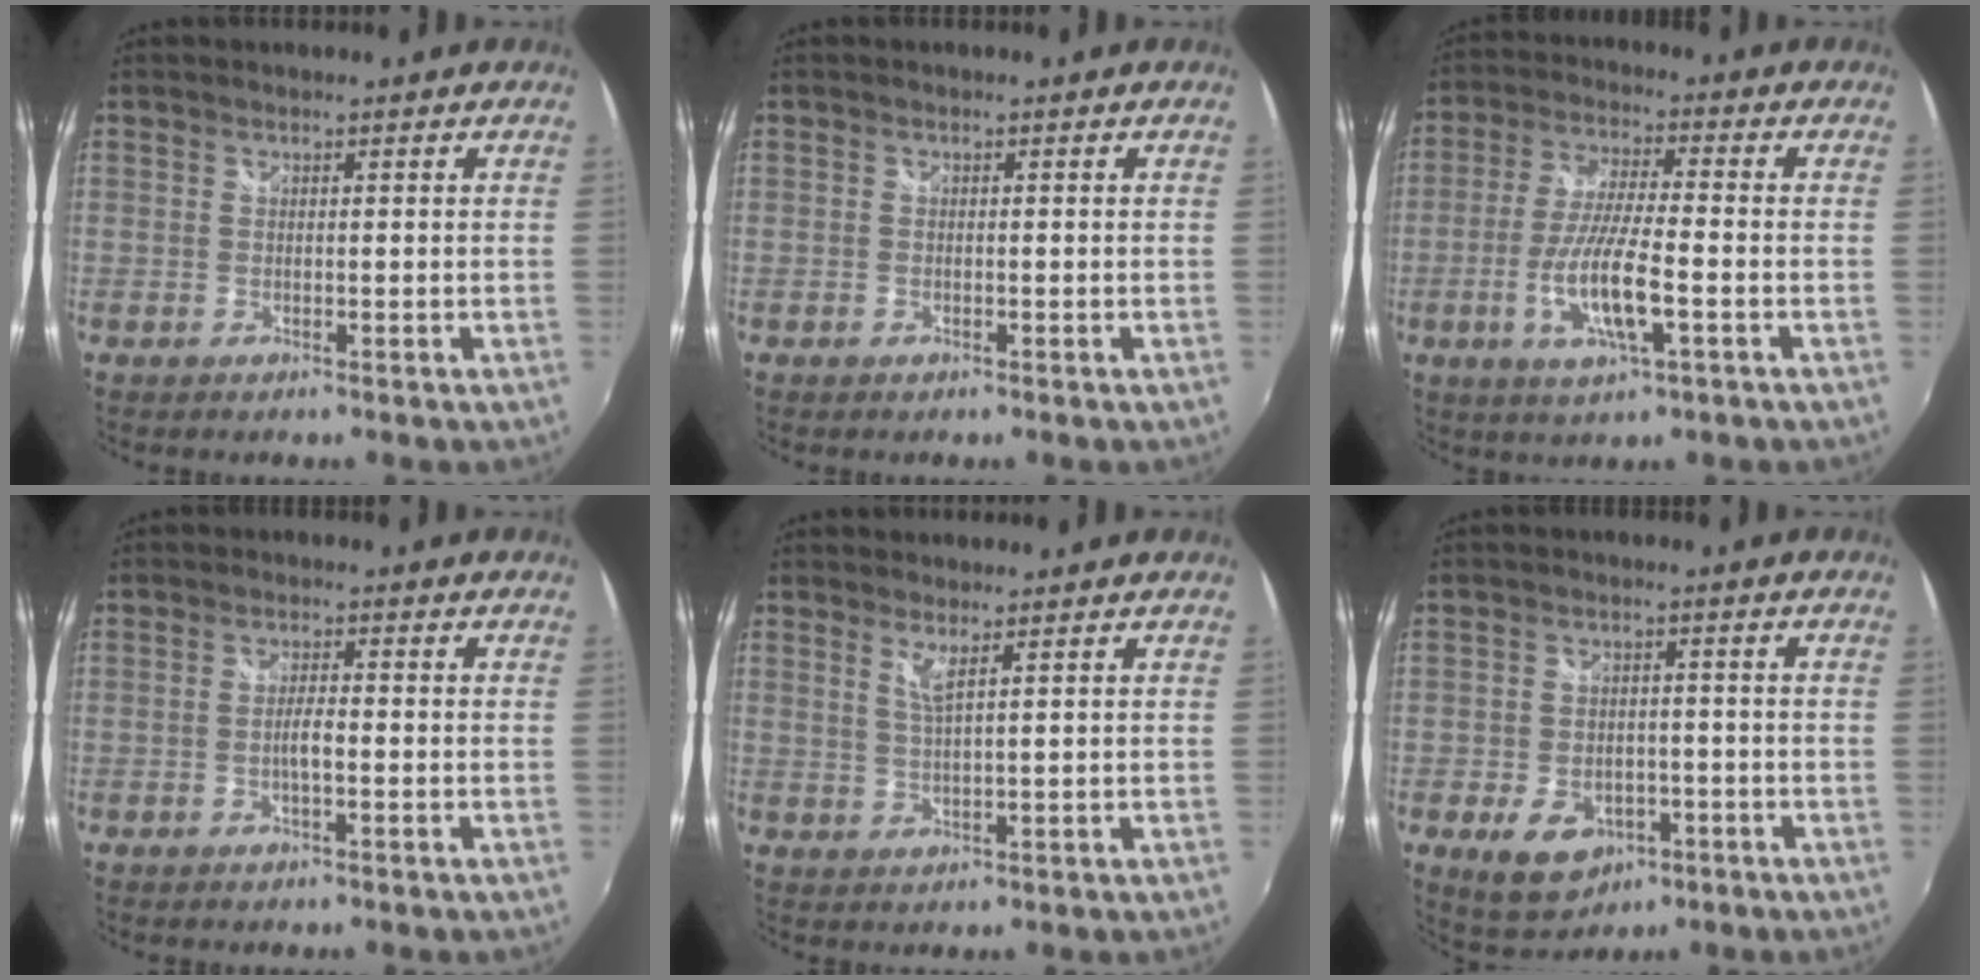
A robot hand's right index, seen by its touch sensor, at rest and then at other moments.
{"total": 0.7, "force": [-0.5, 0.6, 0.1], "torque": [-0.003, -0.003, -0.010]}
{"total": 11.0, "force": [-3.6, 2.1, 10.2], "torque": [-0.206, -0.010, -0.068]}
{"total": 2.4, "force": [-0.9, 0.4, 2.2], "torque": [-0.044, 0.002, -0.017]}
{"total": 2.4, "force": [1.4, -0.1, 1.9], "torque": [-0.039, -0.006, 0.024]}
{"total": 9.9, "force": [-4.6, 7.2, 5.1], "torque": [-0.127, -0.006, -0.061]}